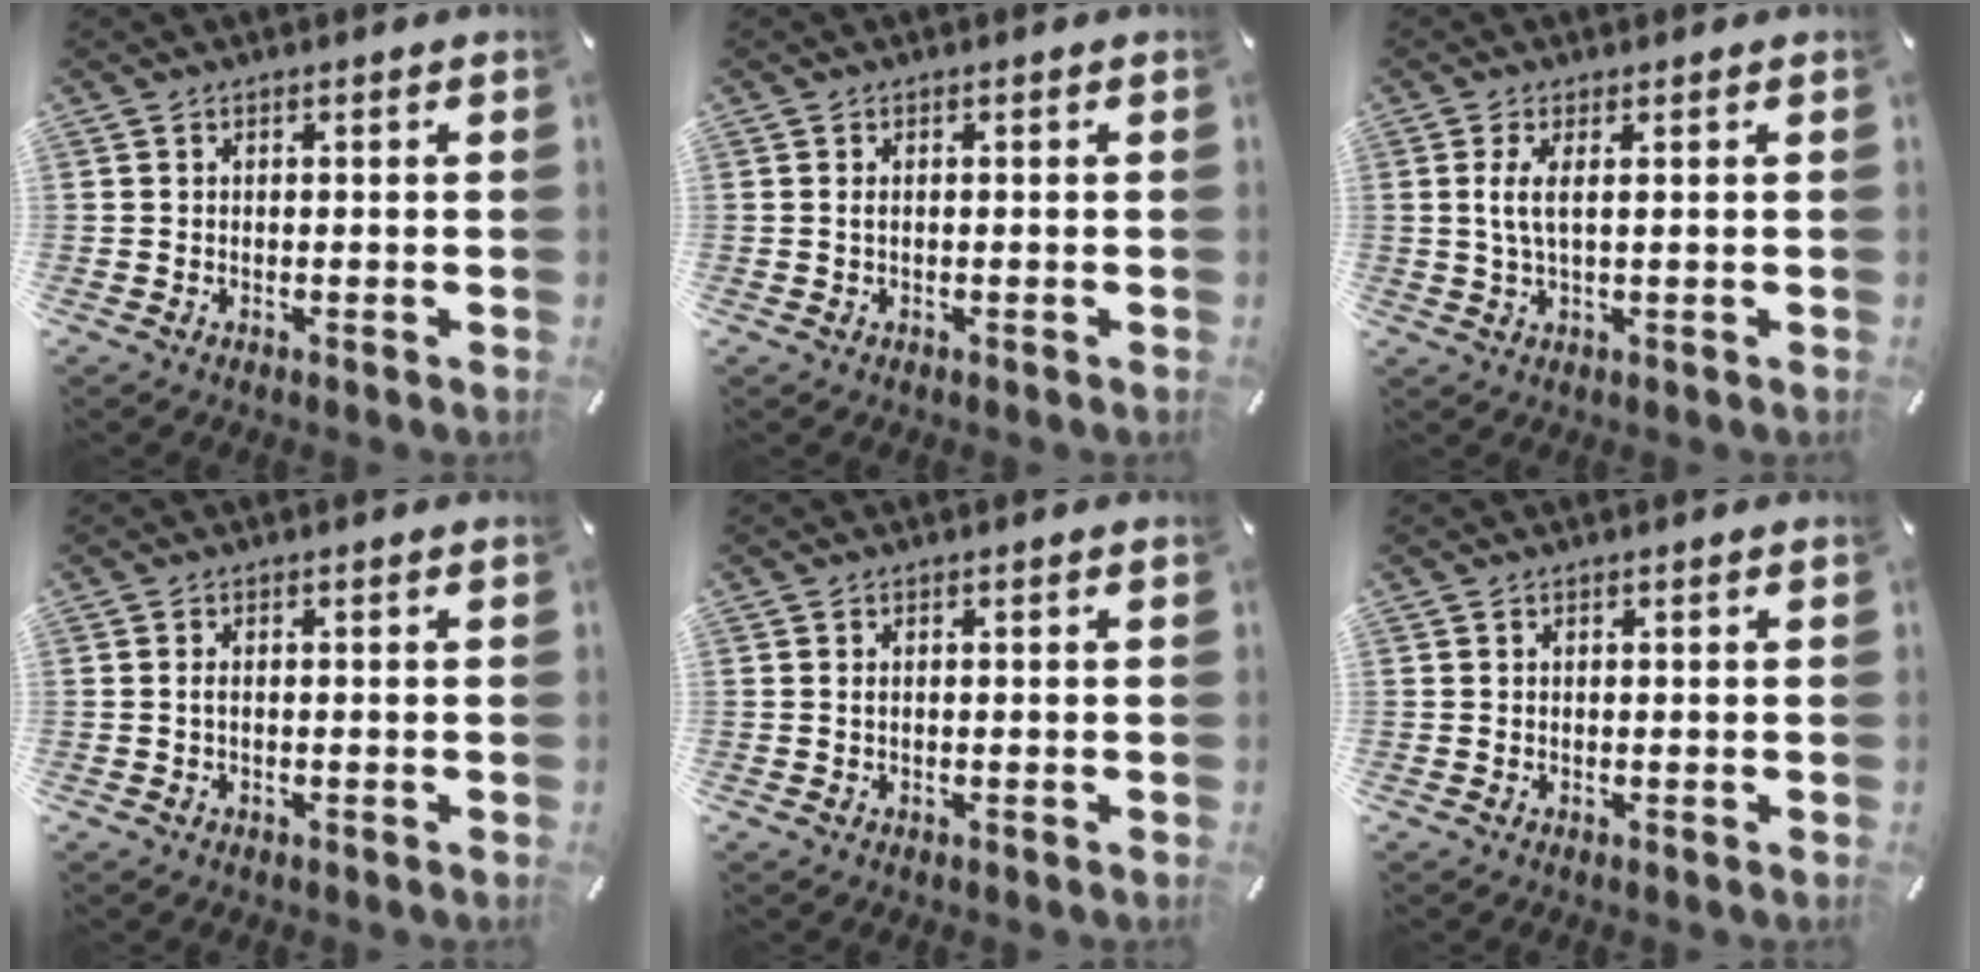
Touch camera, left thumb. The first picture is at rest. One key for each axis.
{"total": 1.1, "fx": 0.0, "fy": 0.4, "fz": 1.0, "tx": -0.019, "ty": 0.001, "tz": -0.001}
{"total": 4.4, "fx": 1.0, "fy": 1.0, "fz": 4.2, "tx": -0.092, "ty": -0.005, "tz": 0.014}
{"total": 1.2, "fx": -0.3, "fy": 0.5, "fz": 1.1, "tx": -0.021, "ty": -0.001, "tz": -0.005}
{"total": 0.8, "fx": -0.1, "fy": 0.4, "fz": 0.7, "tx": -0.014, "ty": 0.001, "tz": -0.002}
{"total": 0.0}